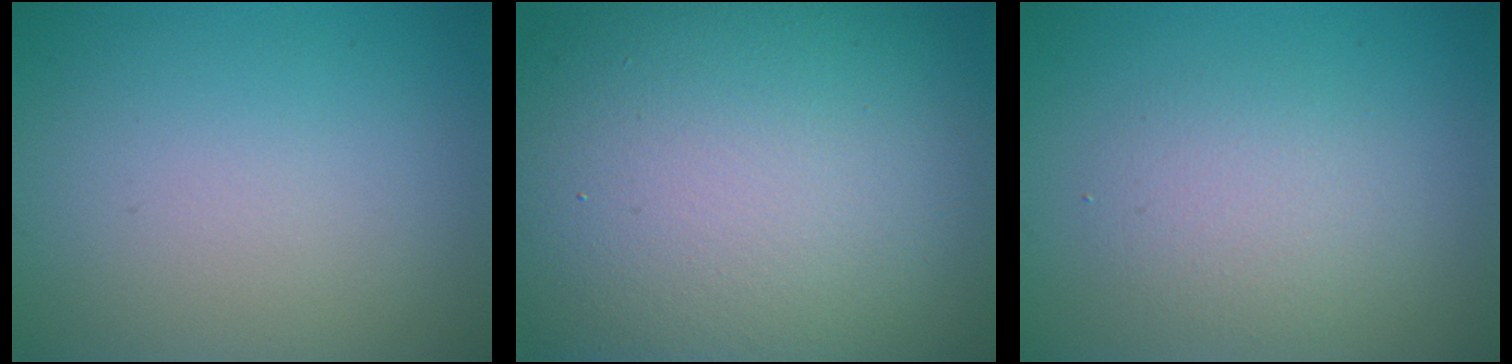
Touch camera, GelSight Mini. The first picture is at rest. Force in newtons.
{"total": 18.1, "press": 18.0, "slide": 1.0}
{"total": 2.7, "press": 2.7, "slide": 0.2}